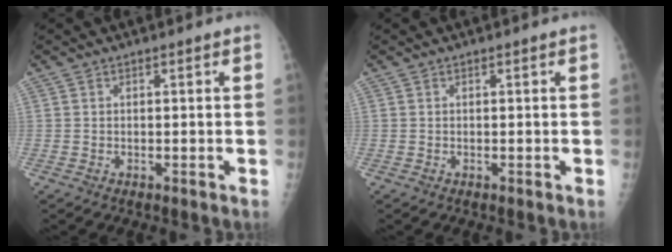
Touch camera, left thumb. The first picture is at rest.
{"total": 0.0}